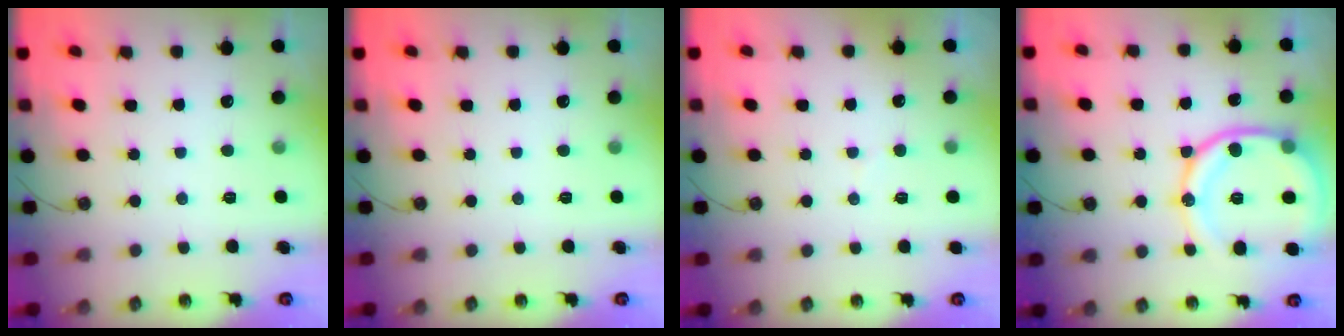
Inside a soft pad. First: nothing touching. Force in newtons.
{"total": 0.0}
{"total": 3.8, "press": 3.8, "slide": 0.4}
{"total": 17.7, "press": 17.6, "slide": 1.8}